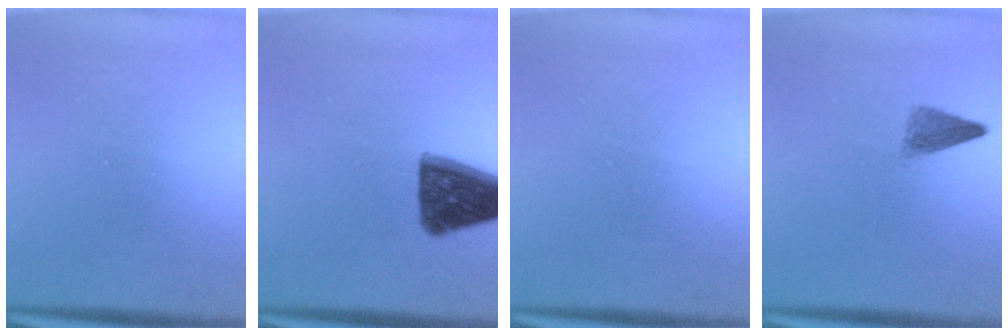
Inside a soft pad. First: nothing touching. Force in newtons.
{"total": 12.0}
{"total": 0.0}
{"total": 2.5}